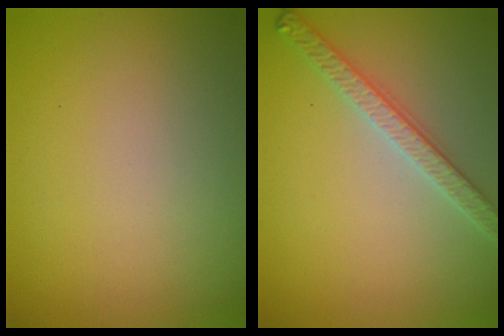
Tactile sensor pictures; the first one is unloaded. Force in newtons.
{"total": 3.0, "press": 2.9, "slide": 0.7}